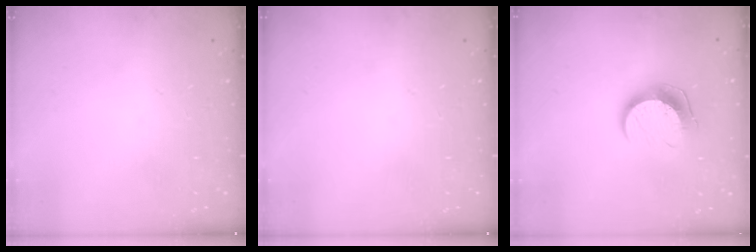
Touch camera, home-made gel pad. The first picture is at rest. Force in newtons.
{"total": 0.0}
{"total": 10.0, "press": 10.0, "slide": 0.1}